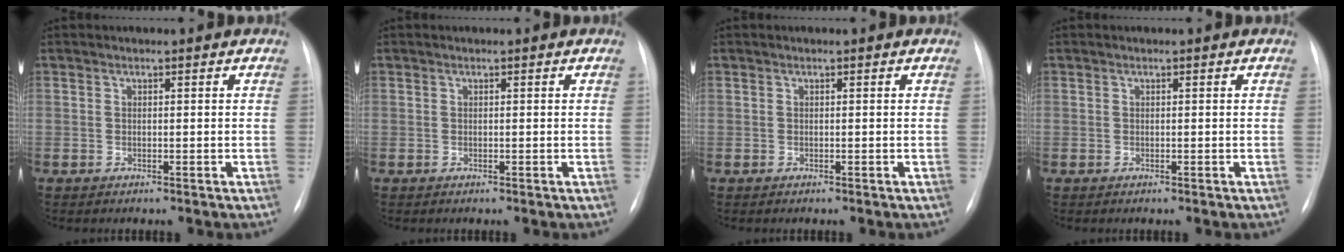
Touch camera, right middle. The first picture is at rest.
{"total": 0.0}
{"total": 0.0}
{"total": 0.0}